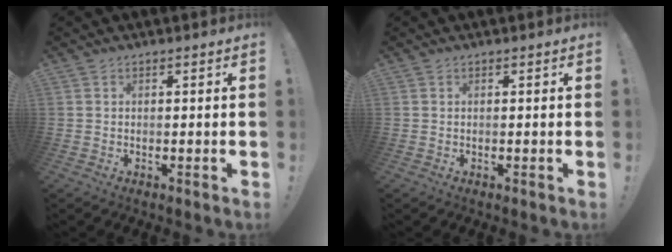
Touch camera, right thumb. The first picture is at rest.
{"total": 0.0}